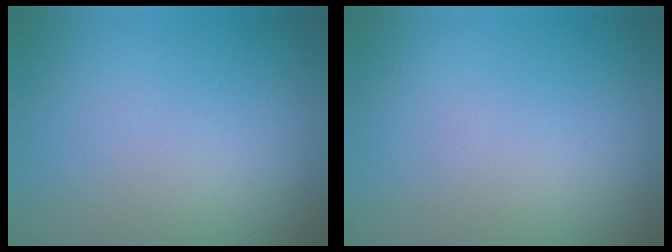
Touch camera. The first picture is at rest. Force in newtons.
{"total": 0.0}